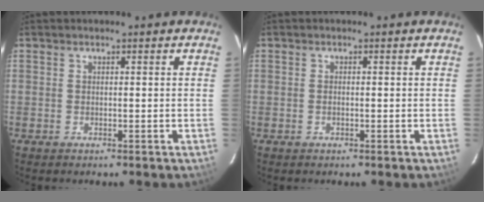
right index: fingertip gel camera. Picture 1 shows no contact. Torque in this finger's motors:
{"motor_torque": [-0.06, 0.40, -0.04, -0.01]}